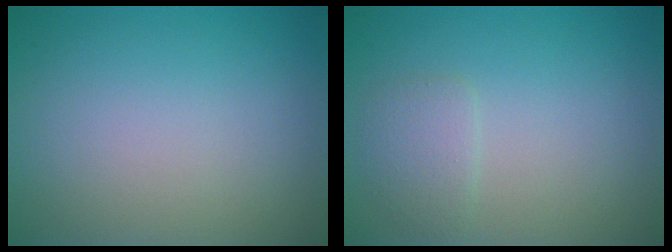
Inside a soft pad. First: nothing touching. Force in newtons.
{"total": 1.7, "press": 1.7, "slide": 0.1}